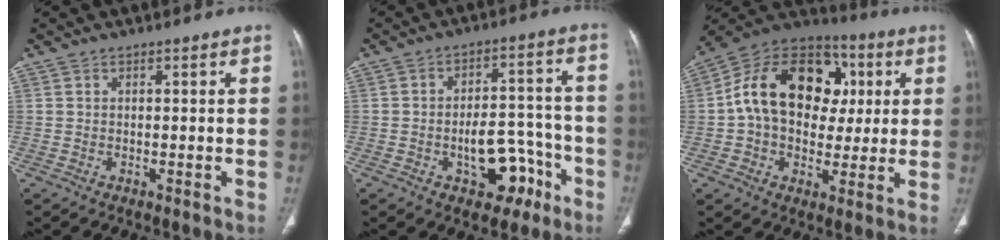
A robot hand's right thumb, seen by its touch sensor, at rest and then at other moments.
{"total": 10.8, "force": [-5.0, 6.5, 7.1], "torque": [-0.069, 0.056, -0.061]}
{"total": 21.2, "force": [3.0, 15.6, 14.1], "torque": [-0.208, 0.028, 0.044]}